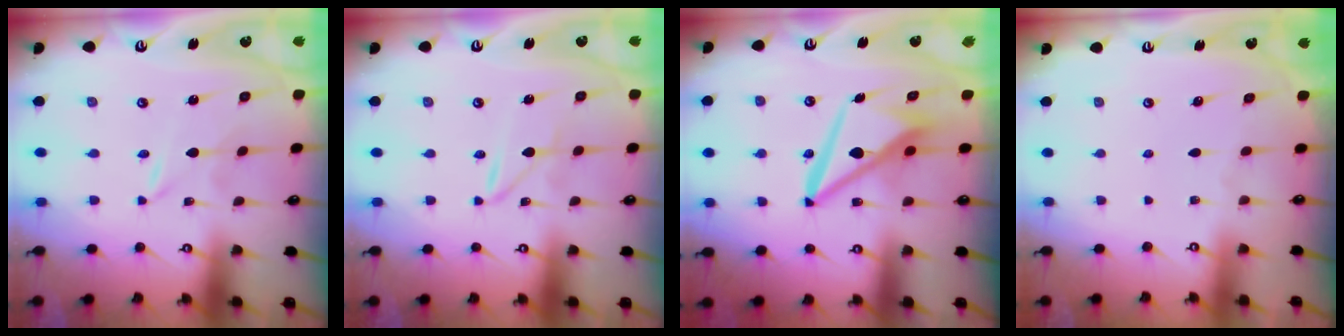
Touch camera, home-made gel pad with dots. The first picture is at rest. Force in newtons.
{"total": 1.9, "press": 1.9, "slide": 0.2}
{"total": 9.7, "press": 9.5, "slide": 1.7}
{"total": 0.0}